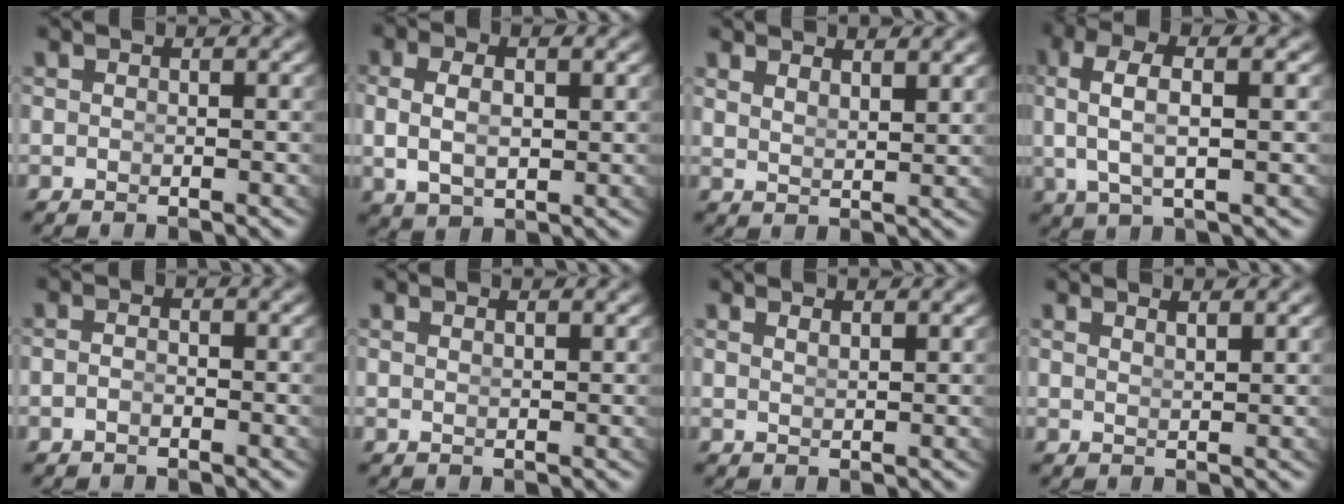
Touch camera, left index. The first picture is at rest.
{"total": 4.0, "force": [0.3, 2.4, 3.1], "torque": [-0.065, -0.009, 0.022]}
{"total": 2.4, "force": [2.3, -0.3, 0.8], "torque": [-0.014, -0.013, 0.052]}
{"total": 5.1, "force": [1.6, 1.4, 4.6], "torque": [-0.090, 0.009, 0.034]}
{"total": 1.1, "force": [-0.9, 0.1, 0.6], "torque": [-0.013, -0.007, -0.014]}
{"total": 0.8, "force": [0.4, -0.7, 0.2], "torque": [0.000, -0.010, 0.015]}
{"total": 1.1, "force": [0.7, -0.8, 0.2], "torque": [-0.004, -0.011, 0.023]}
{"total": 1.5, "force": [1.2, -0.8, 0.3], "torque": [-0.005, -0.013, 0.032]}